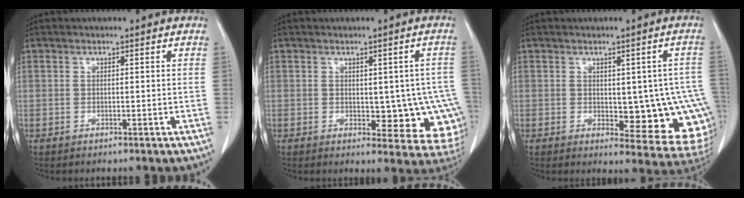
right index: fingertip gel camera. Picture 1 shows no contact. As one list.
[{"total": 9.4, "force": [-1.1, 4.9, 8.0], "torque": [-0.066, 0.006, -0.003]}, {"total": 12.0, "force": [-0.9, 4.9, 10.9], "torque": [-0.097, 0.001, 0.000]}]